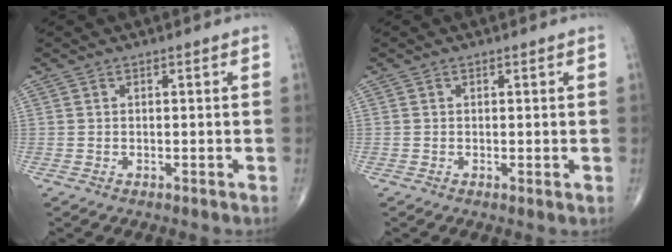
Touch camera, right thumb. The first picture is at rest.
{"total": 0.6, "force": [0.0, 0.1, 0.6], "torque": [-0.012, -0.004, -0.003]}